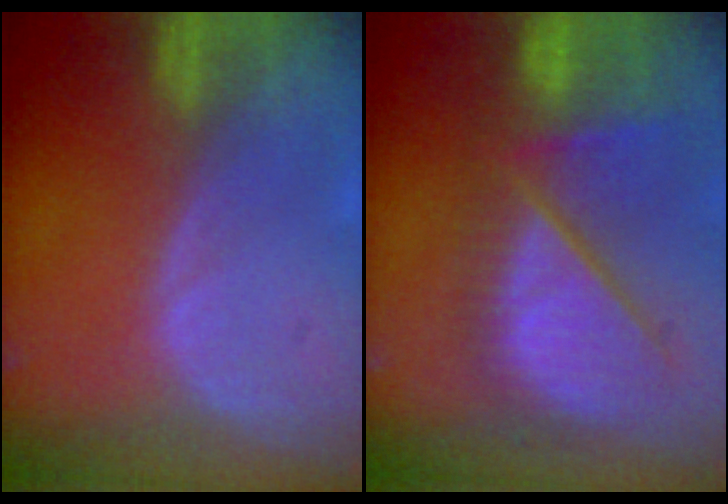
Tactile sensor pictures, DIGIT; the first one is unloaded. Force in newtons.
{"total": 11.4, "press": 10.2, "slide": 5.1}